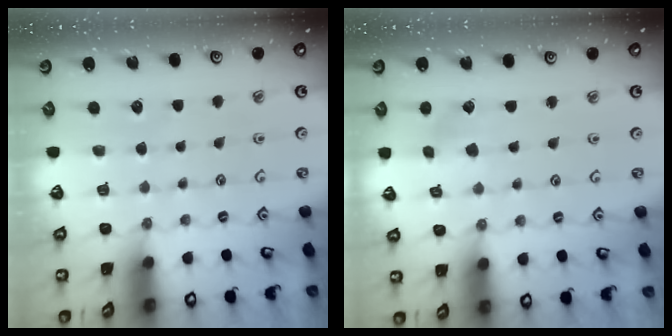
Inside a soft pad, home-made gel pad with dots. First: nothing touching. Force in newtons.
{"total": 2.8, "press": 2.8, "slide": 0.1}